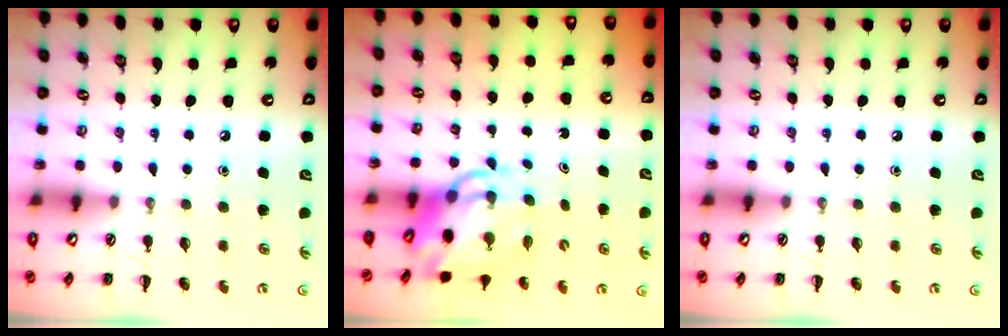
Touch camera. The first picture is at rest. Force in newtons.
{"total": 8.1, "press": 7.7, "slide": 2.3}
{"total": 0.0}